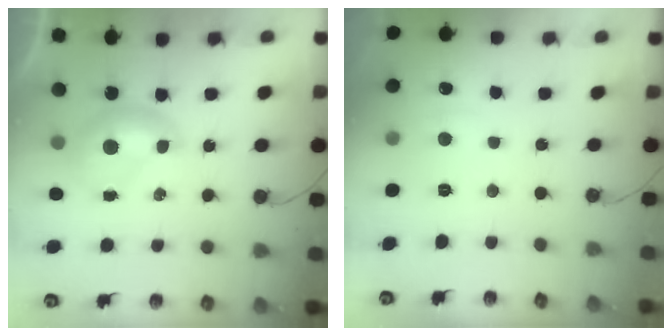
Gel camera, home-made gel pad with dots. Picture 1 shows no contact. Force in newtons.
{"total": 1.7, "press": 1.6, "slide": 0.5}